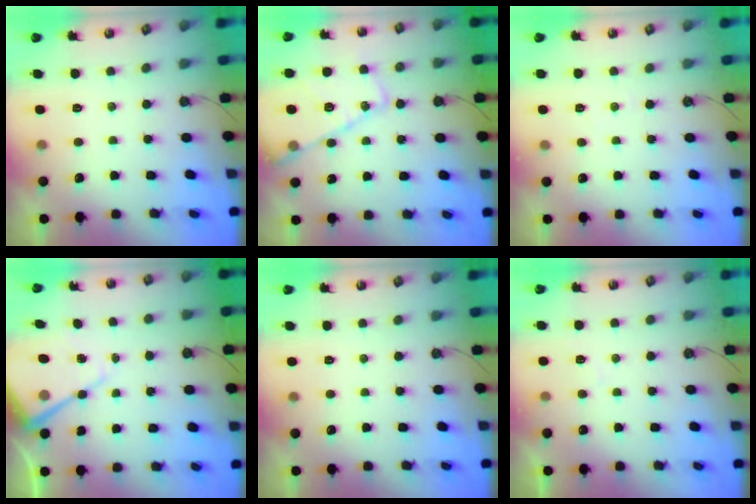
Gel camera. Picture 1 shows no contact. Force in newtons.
{"total": 16.0, "press": 16.0, "slide": 1.6}
{"total": 2.7, "press": 2.7, "slide": 0.4}
{"total": 11.5, "press": 11.4, "slide": 1.1}
{"total": 0.0}
{"total": 4.8, "press": 4.7, "slide": 0.9}